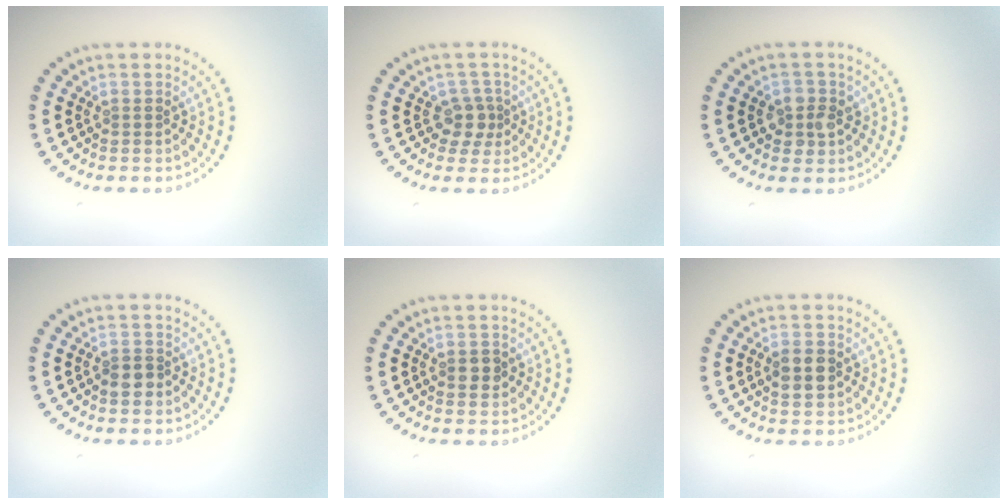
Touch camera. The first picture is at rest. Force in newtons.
{"total": 2.1, "press": 1.7, "slide": 1.2}
{"total": 2.2, "press": 2.1, "slide": 0.6}
{"total": 1.6, "press": 1.5, "slide": 0.6}
{"total": 1.5, "press": 1.5, "slide": 0.0}
{"total": 3.0, "press": 3.0, "slide": 0.1}